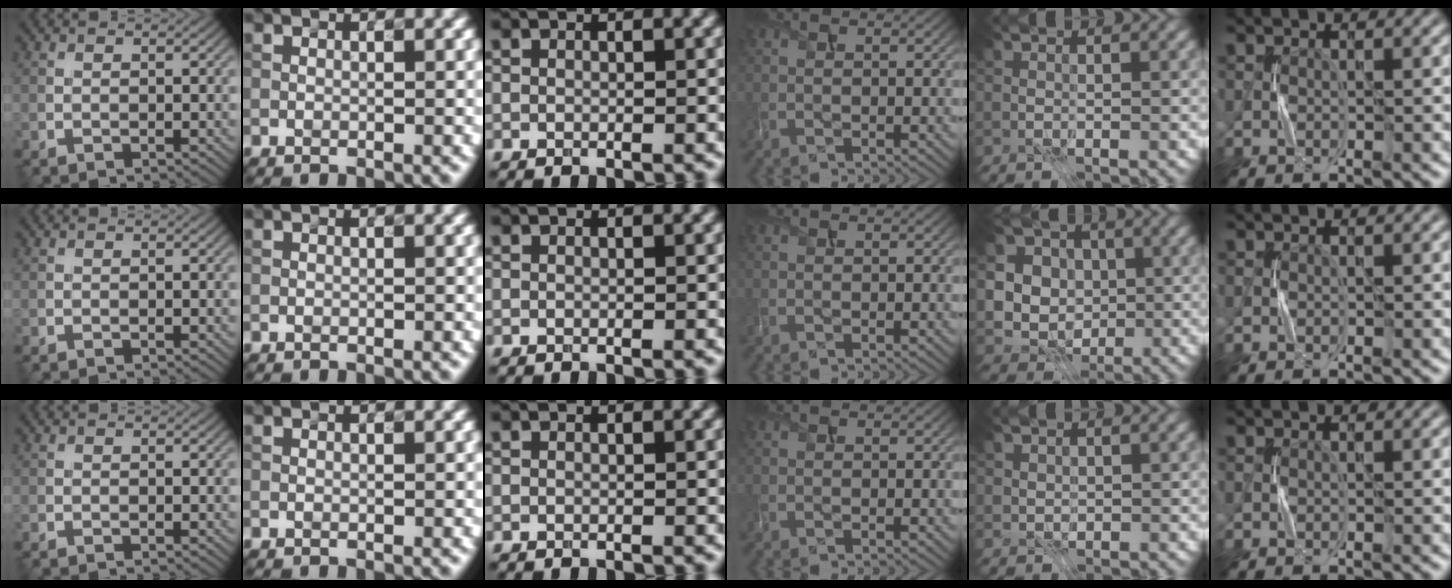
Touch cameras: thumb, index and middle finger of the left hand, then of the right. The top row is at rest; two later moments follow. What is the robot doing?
{"motion": "press", "object": "joystick"}